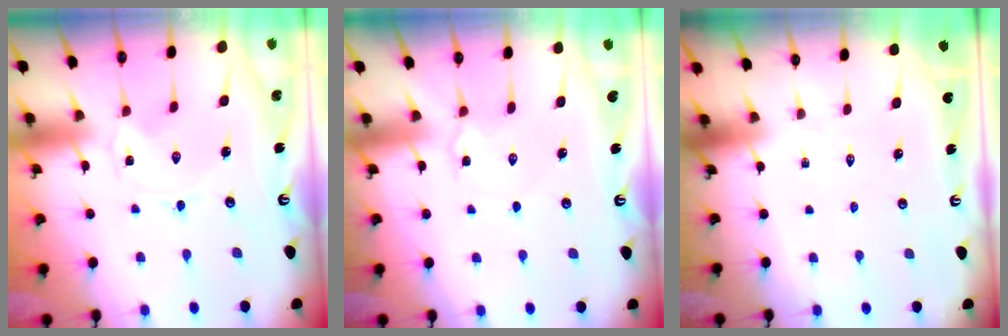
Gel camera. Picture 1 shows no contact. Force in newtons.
{"total": 6.6, "press": 6.5, "slide": 0.6}
{"total": 0.0}